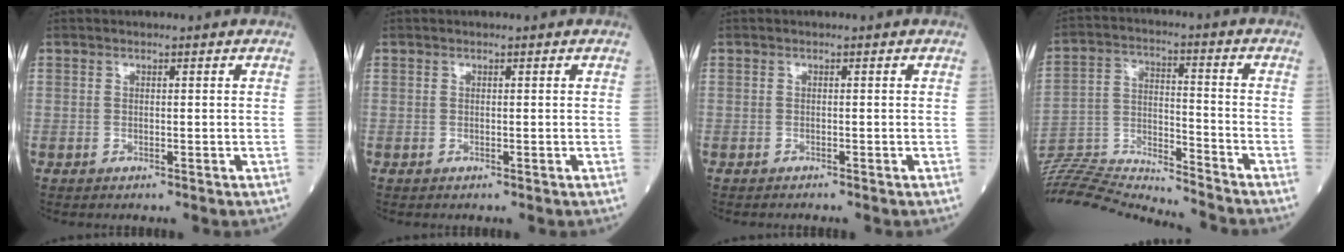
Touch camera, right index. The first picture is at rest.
{"total": 0.0}
{"total": 0.6, "force": [-0.5, 0.0, 0.1], "torque": [-0.006, -0.001, -0.009]}
{"total": 17.6, "force": [-17.1, -0.6, 3.9], "torque": [-0.074, 0.016, -0.286]}